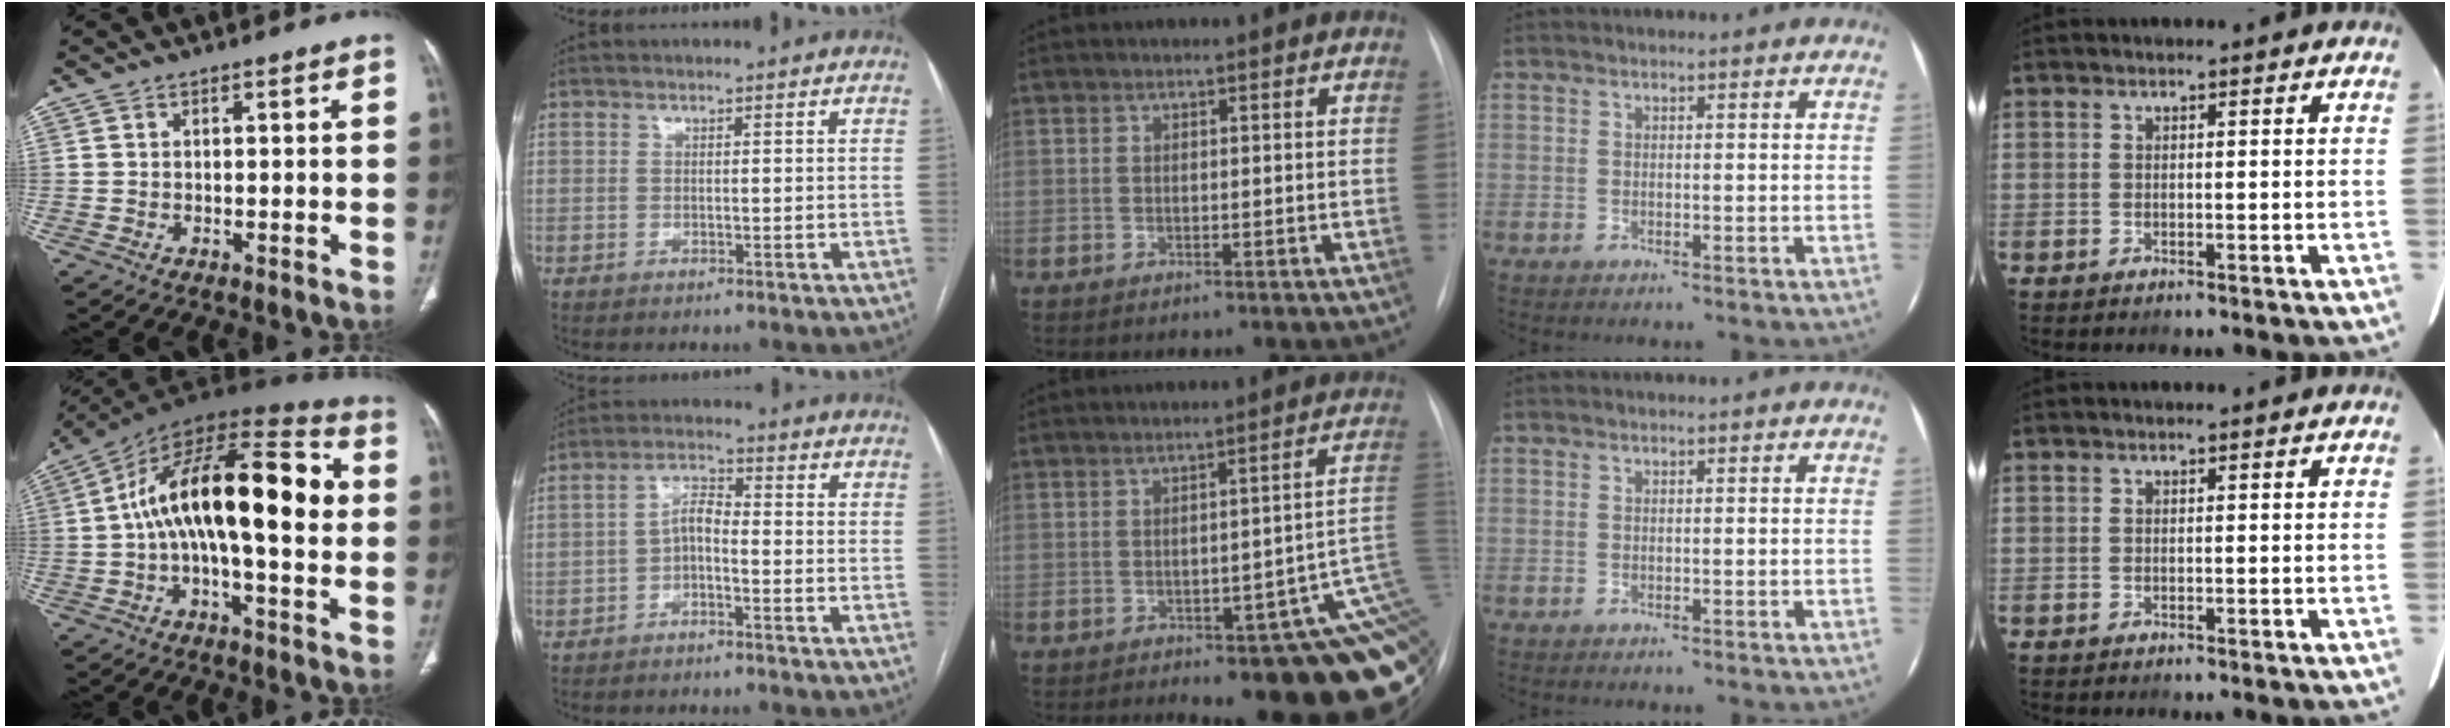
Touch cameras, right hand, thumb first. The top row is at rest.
{"thumb": {"total": 24.3, "force": [1.0, 9.6, 22.2], "torque": [-0.349, 0.044, 0.004]}, "index": {"total": 4.2, "force": [-1.4, 1.4, 3.7], "torque": [-0.072, 0.016, -0.029]}, "middle": {"total": 20.5, "force": [-7.3, 5.7, 18.3], "torque": [-0.117, 0.028, -0.079]}}